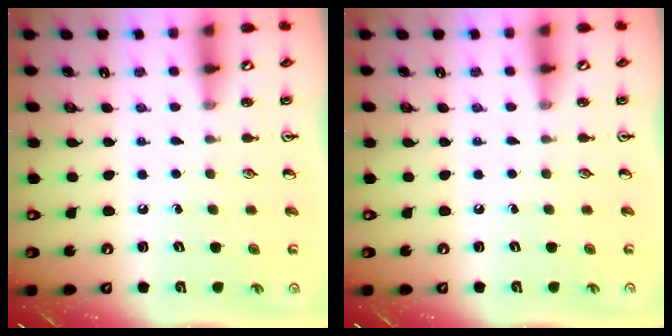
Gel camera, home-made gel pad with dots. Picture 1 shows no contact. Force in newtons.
{"total": 0.0}